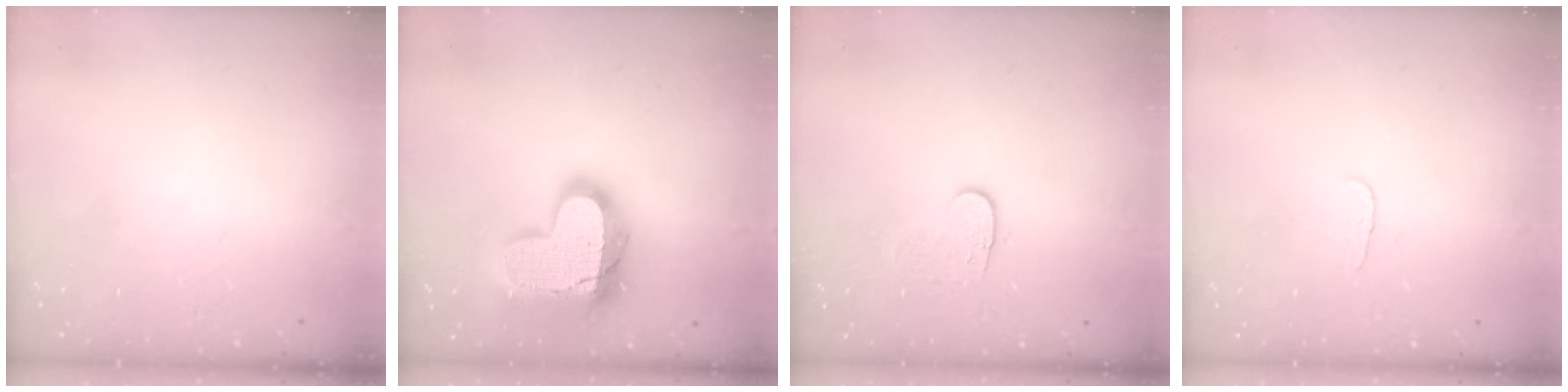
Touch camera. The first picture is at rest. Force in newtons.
{"total": 21.1, "press": 21.0, "slide": 1.5}
{"total": 5.8, "press": 5.8, "slide": 0.6}
{"total": 2.9, "press": 2.8, "slide": 0.3}